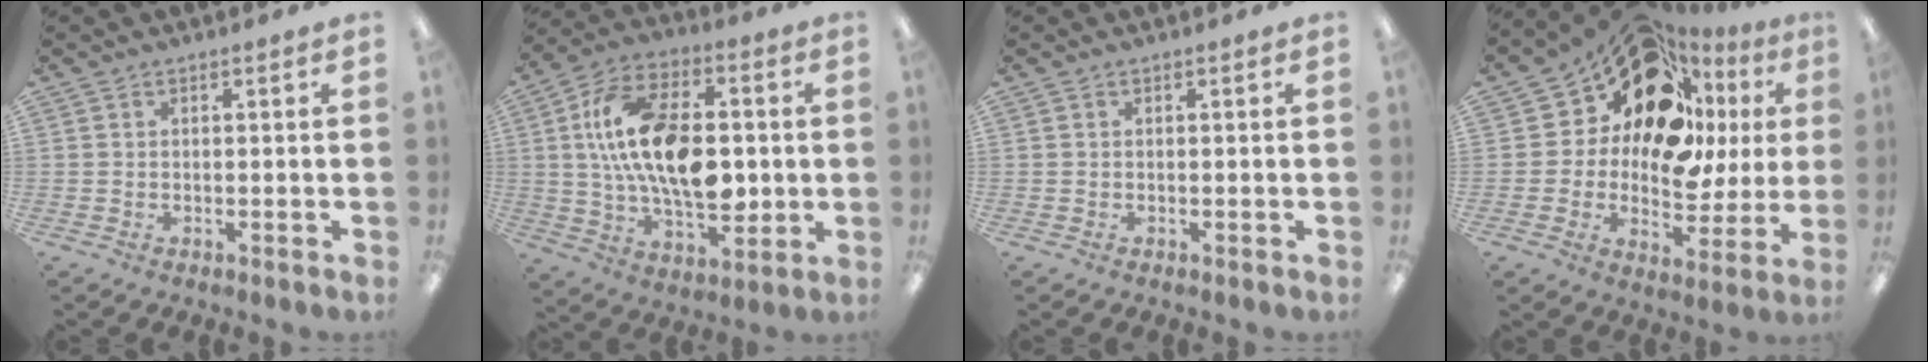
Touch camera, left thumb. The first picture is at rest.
{"total": 20.1, "force": [1.6, 11.9, 16.1], "torque": [-0.300, 0.009, 0.029]}
{"total": 0.0}
{"total": 19.4, "force": [10.2, 12.6, 10.7], "torque": [-0.171, -0.081, 0.178]}